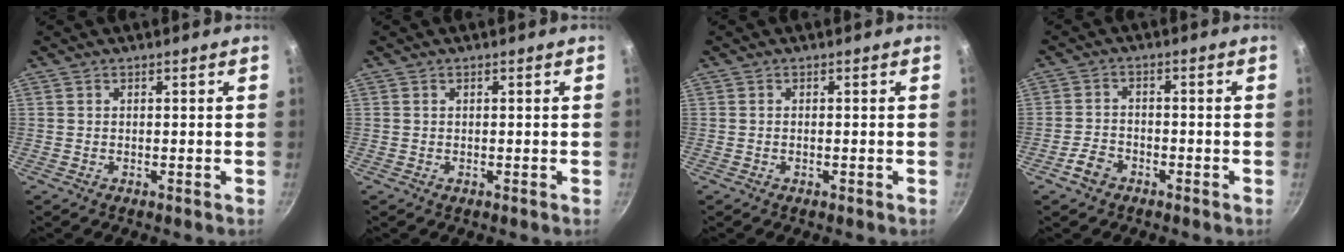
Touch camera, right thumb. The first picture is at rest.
{"total": 0.0}
{"total": 0.5, "force": [-0.2, 0.2, 0.4], "torque": [-0.006, 0.003, -0.004]}
{"total": 4.1, "force": [-2.5, 2.7, 1.8], "torque": [-0.029, 0.028, -0.046]}